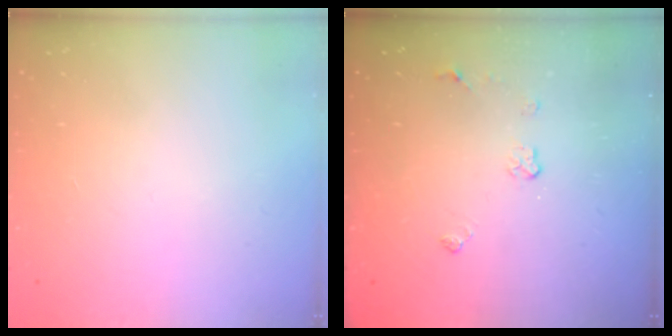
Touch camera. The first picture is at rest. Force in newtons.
{"total": 4.5, "press": 4.4, "slide": 0.6}